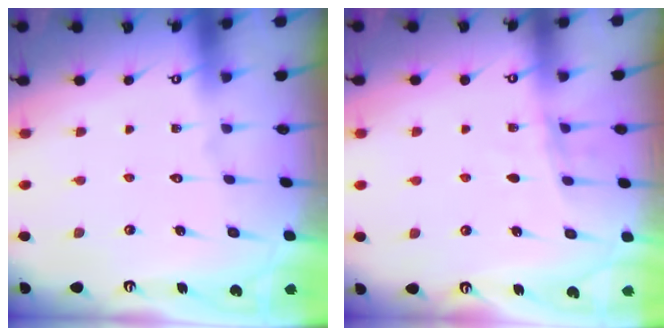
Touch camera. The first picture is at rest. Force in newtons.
{"total": 5.6, "press": 5.5, "slide": 1.3}